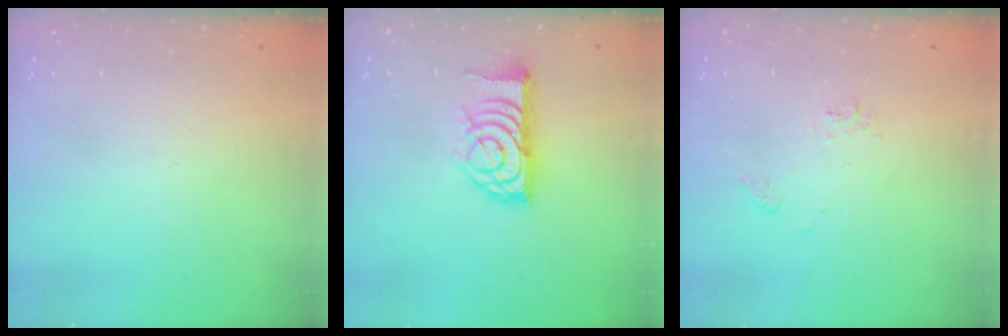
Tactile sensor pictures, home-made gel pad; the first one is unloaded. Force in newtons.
{"total": 15.6, "press": 15.6, "slide": 0.3}
{"total": 6.2, "press": 6.2, "slide": 0.5}